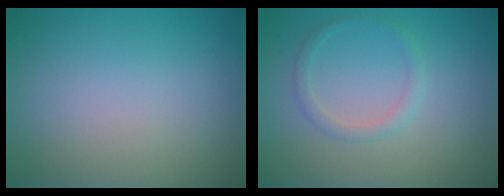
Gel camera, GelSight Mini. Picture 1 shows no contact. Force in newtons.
{"total": 1.5, "press": 1.5, "slide": 0.1}